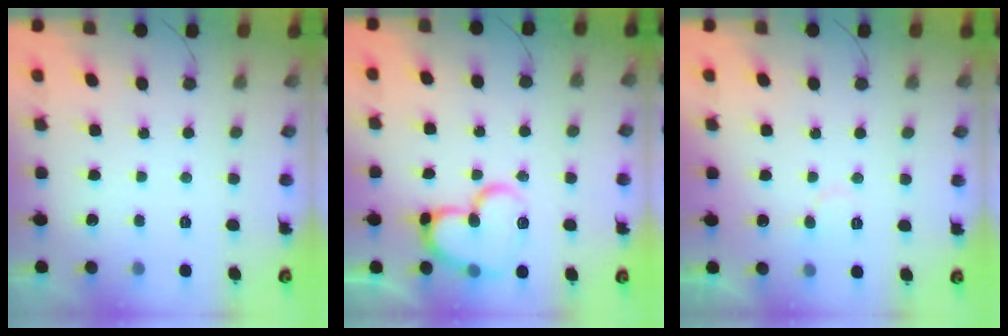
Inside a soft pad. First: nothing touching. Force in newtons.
{"total": 16.6, "press": 16.5, "slide": 1.9}
{"total": 5.4, "press": 5.4, "slide": 0.5}